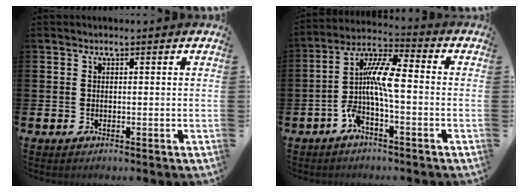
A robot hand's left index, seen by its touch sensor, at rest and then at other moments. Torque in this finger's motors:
{"motor_torque": [1.82, 0.32, 1.05, 0.21]}